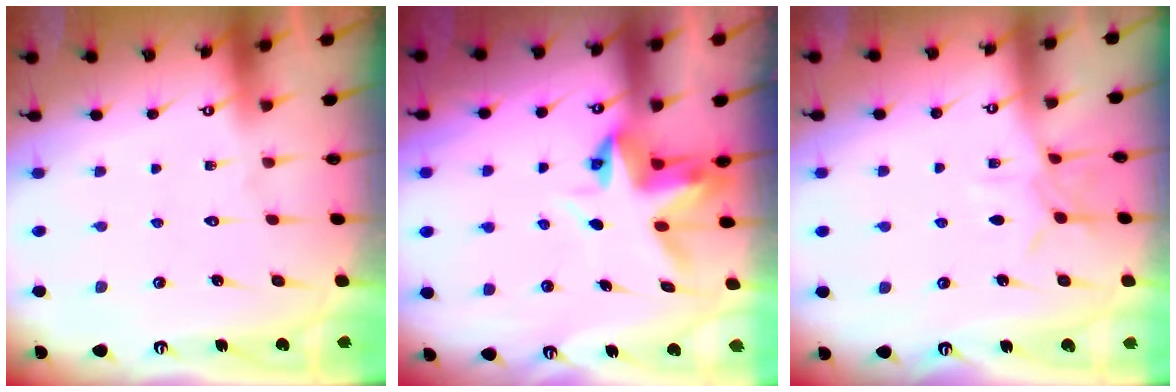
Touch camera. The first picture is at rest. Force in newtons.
{"total": 5.1, "press": 5.0, "slide": 0.3}
{"total": 6.4, "press": 6.4, "slide": 0.3}